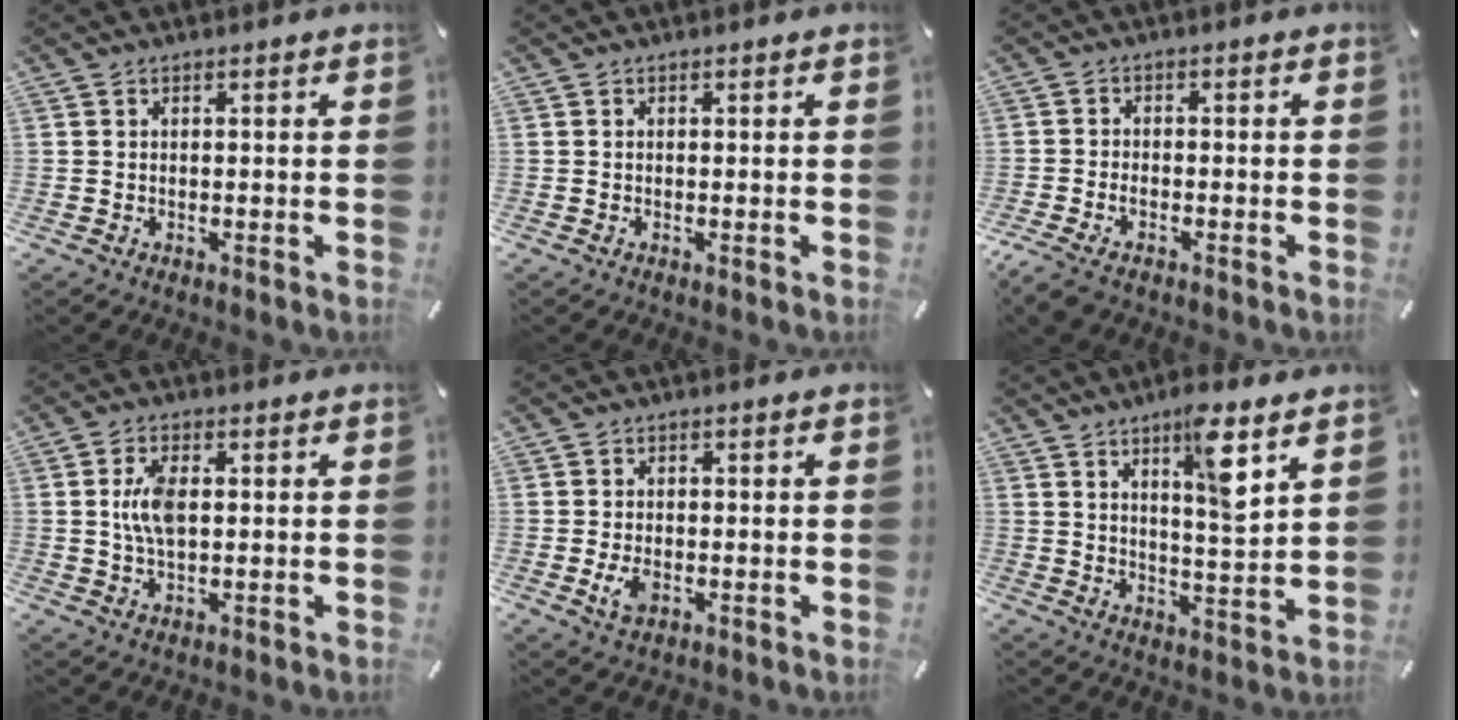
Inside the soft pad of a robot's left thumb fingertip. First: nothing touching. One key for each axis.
{"total": 0.0}
{"total": 3.5, "fx": -2.1, "fy": 2.0, "fz": 1.9, "tx": -0.046, "ty": 0.006, "tz": -0.042}
{"total": 6.1, "fx": 0.9, "fy": 3.0, "fz": 5.2, "tx": -0.122, "ty": 0.000, "tz": 0.006}
{"total": 3.8, "fx": -0.9, "fy": 2.5, "fz": 2.7, "tx": -0.068, "ty": -0.004, "tz": -0.019}
{"total": 9.4, "fx": 5.5, "fy": 1.9, "fz": 7.4, "tx": -0.107, "ty": -0.036, "tz": 0.085}